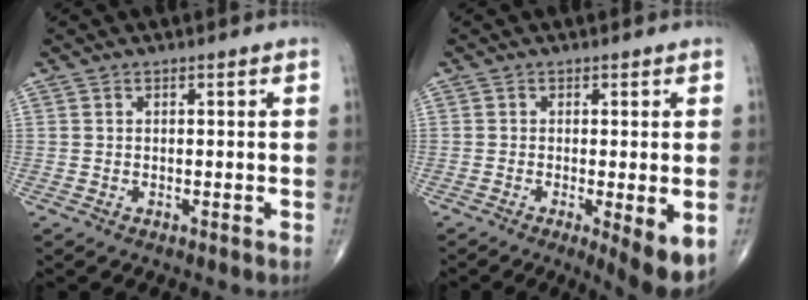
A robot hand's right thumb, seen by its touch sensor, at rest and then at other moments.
{"total": 6.8, "force": [-2.1, 1.3, 6.3], "torque": [-0.094, -0.020, -0.034]}